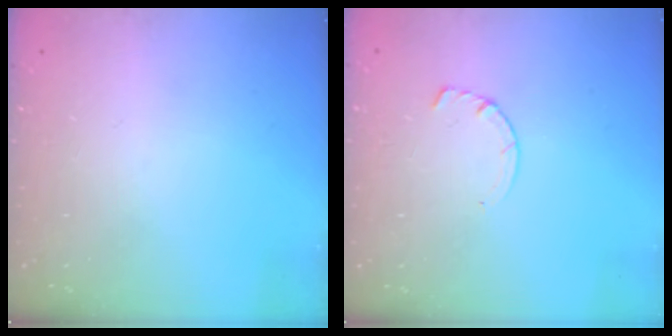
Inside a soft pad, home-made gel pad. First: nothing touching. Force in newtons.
{"total": 2.9, "press": 2.9, "slide": 0.4}